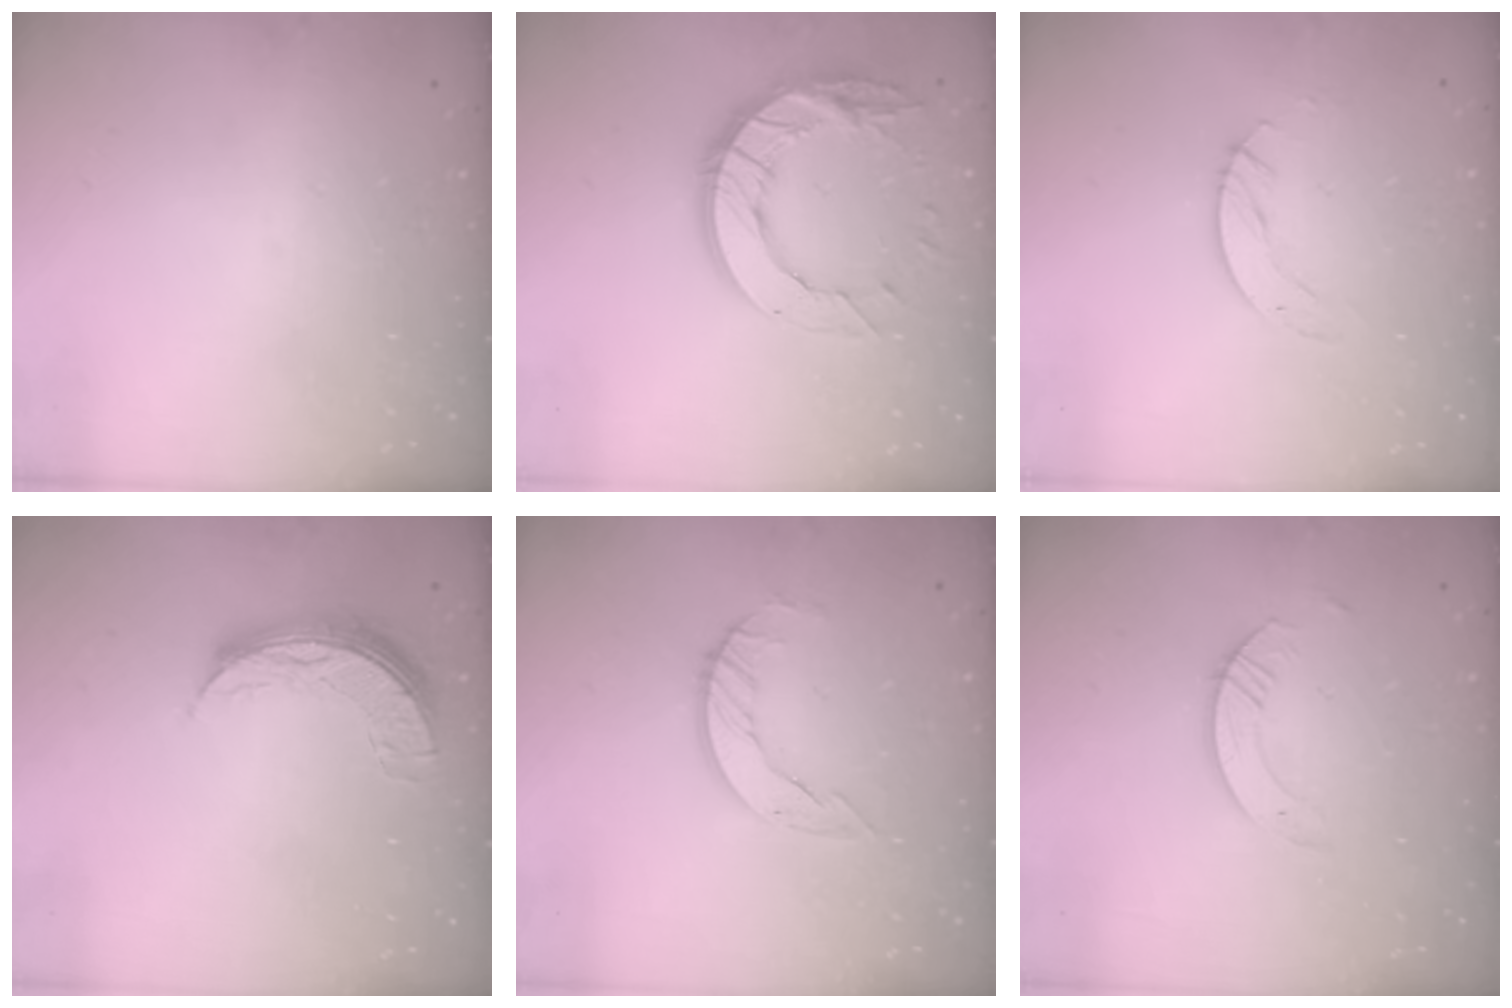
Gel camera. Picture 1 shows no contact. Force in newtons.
{"total": 15.9, "press": 15.9, "slide": 1.3}
{"total": 3.0, "press": 3.0, "slide": 0.2}
{"total": 7.9, "press": 7.8, "slide": 0.8}
{"total": 5.2, "press": 5.2, "slide": 0.5}
{"total": 3.8, "press": 3.7, "slide": 0.4}